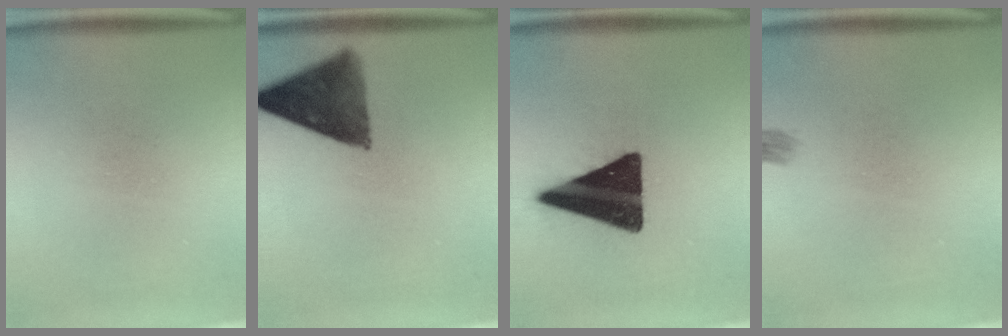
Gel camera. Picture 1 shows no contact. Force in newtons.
{"total": 10.5}
{"total": 17.9}
{"total": 1.0}